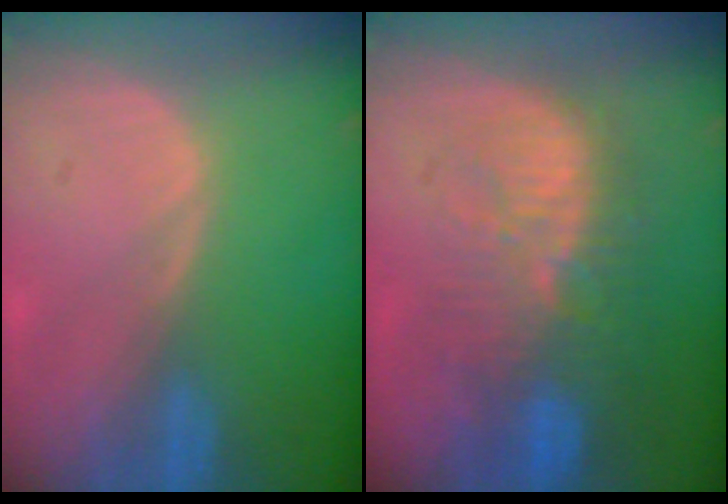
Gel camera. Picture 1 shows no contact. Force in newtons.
{"total": 11.1, "press": 10.0, "slide": 4.6}